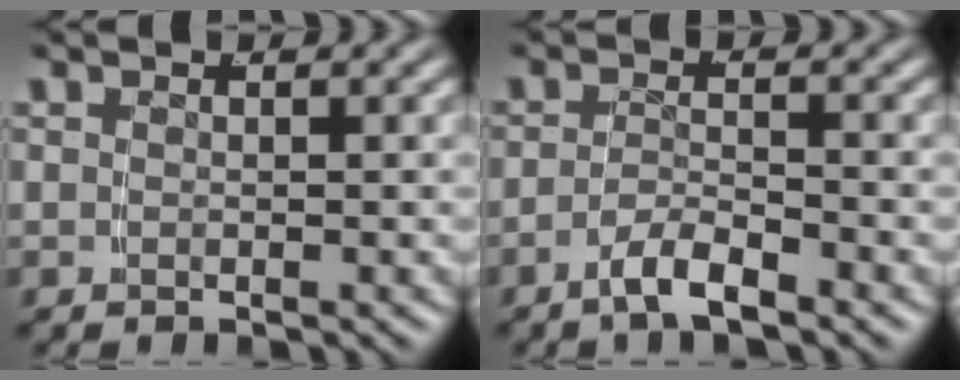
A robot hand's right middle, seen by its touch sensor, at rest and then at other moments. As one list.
[{"total": 2.8, "force": [-2.4, 0.2, 1.5], "torque": [-0.027, -0.003, -0.043]}]